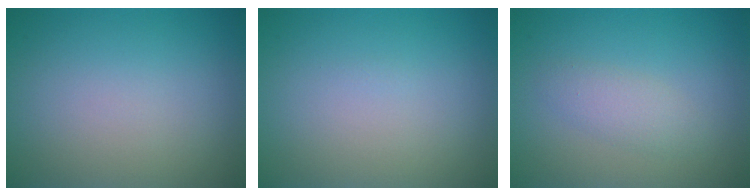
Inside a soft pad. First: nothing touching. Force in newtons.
{"total": 0.0}
{"total": 1.9, "press": 1.9, "slide": 0.1}